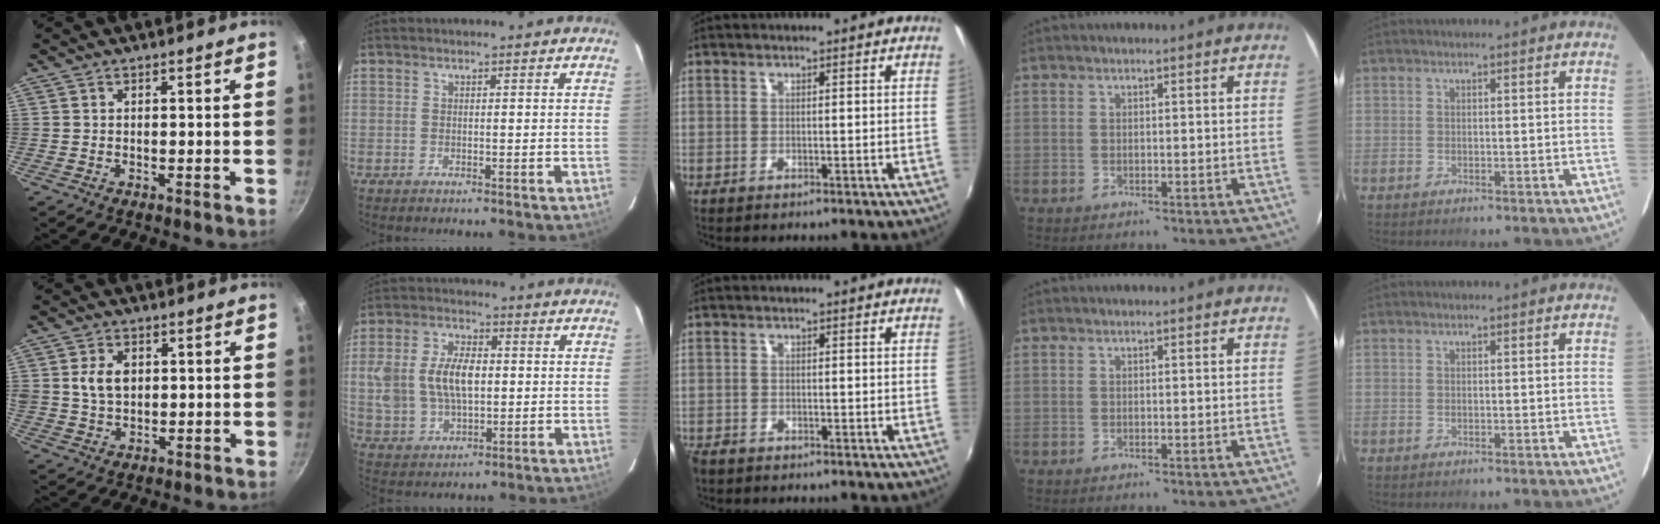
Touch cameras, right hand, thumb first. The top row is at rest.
{"thumb": {"total": 5.8, "force": [1.1, 4.3, 3.8], "torque": [-0.058, 0.000, 0.020]}, "index": {"total": 12.5, "force": [0.6, 7.6, 9.9], "torque": [-0.207, 0.014, 0.021]}, "middle": {"total": 2.4, "force": [-2.0, 1.2, 0.6], "torque": [-0.020, -0.006, -0.040]}}